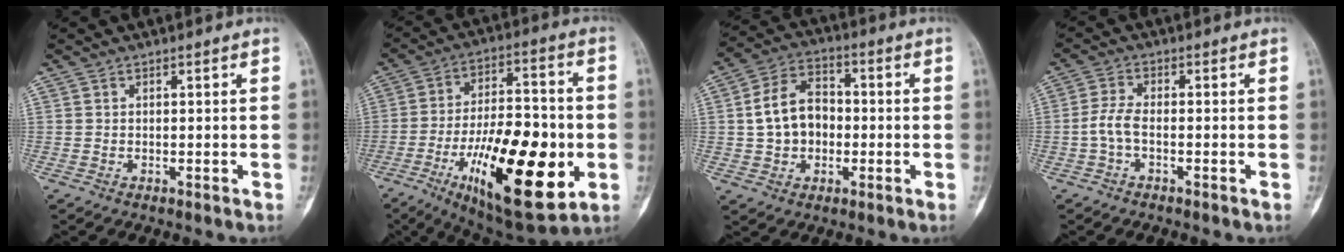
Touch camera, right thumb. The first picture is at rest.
{"total": 26.2, "force": [-7.5, 10.2, 23.0], "torque": [-0.370, 0.007, -0.104]}
{"total": 10.8, "force": [-0.4, 8.1, 7.1], "torque": [-0.104, 0.025, -0.014]}
{"total": 3.6, "force": [-1.1, 1.4, 3.1], "torque": [-0.074, 0.007, -0.028]}